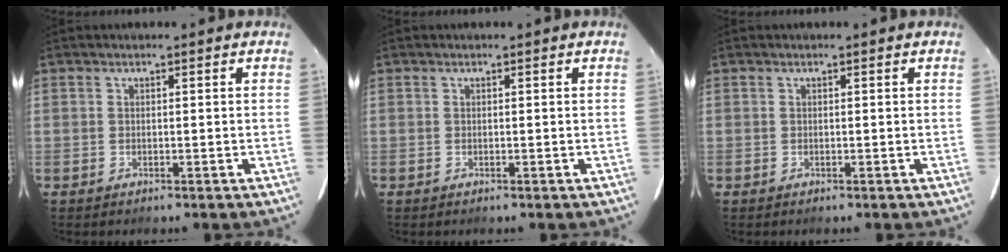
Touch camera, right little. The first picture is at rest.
{"total": 0.0}
{"total": 0.0}